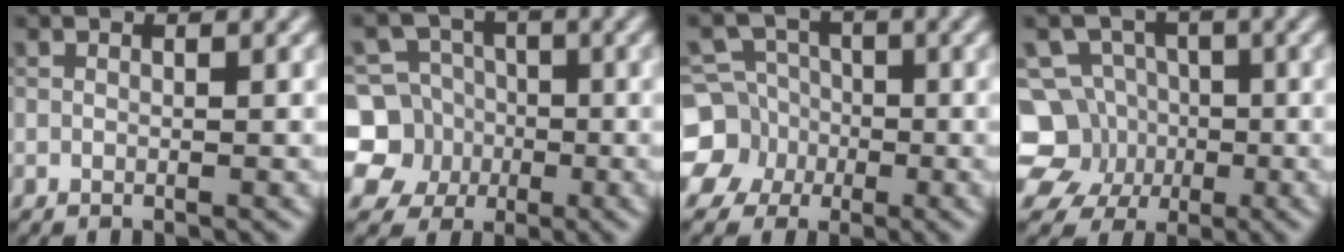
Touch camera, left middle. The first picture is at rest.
{"total": 8.0, "force": [-1.3, 7.7, 2.0], "torque": [-0.039, 0.021, -0.060]}
{"total": 6.6, "force": [-1.8, 6.2, 1.3], "torque": [-0.022, 0.012, -0.062]}
{"total": 9.4, "force": [-2.5, 8.7, 2.6], "torque": [-0.043, 0.012, -0.075]}